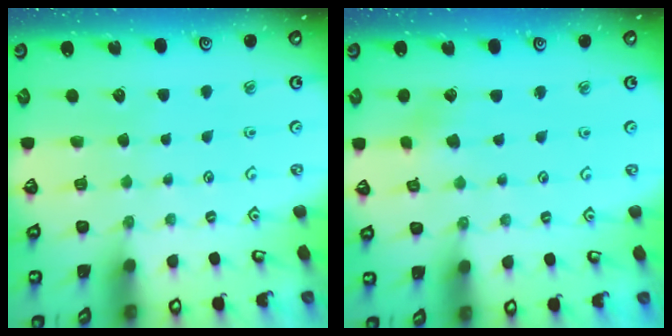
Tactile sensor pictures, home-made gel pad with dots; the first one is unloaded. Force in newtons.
{"total": 2.7, "press": 2.7, "slide": 0.4}